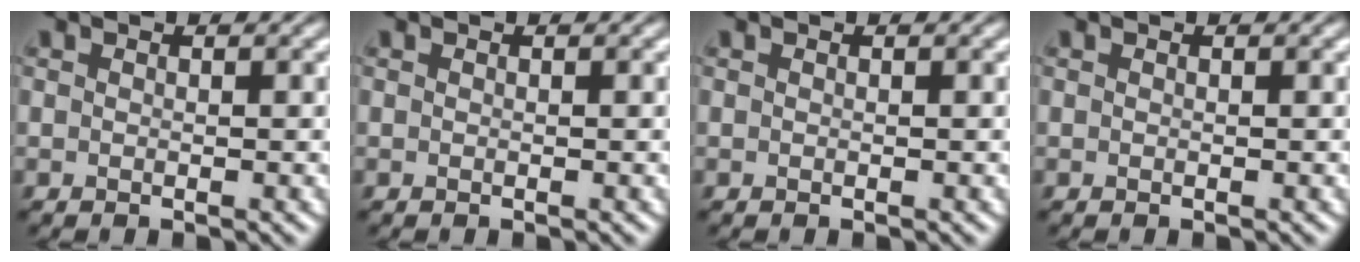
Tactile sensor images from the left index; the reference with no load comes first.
{"total": 0.0}
{"total": 0.0}
{"total": 0.0}